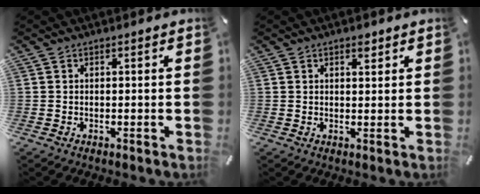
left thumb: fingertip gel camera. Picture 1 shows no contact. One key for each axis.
{"total": 2.1, "fx": 1.2, "fy": 1.3, "fz": 1.1, "tx": -0.008, "ty": -0.003, "tz": 0.017}